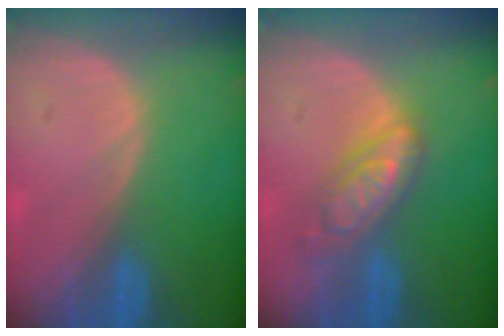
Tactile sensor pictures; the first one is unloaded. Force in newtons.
{"total": 6.4, "press": 6.4, "slide": 0.5}